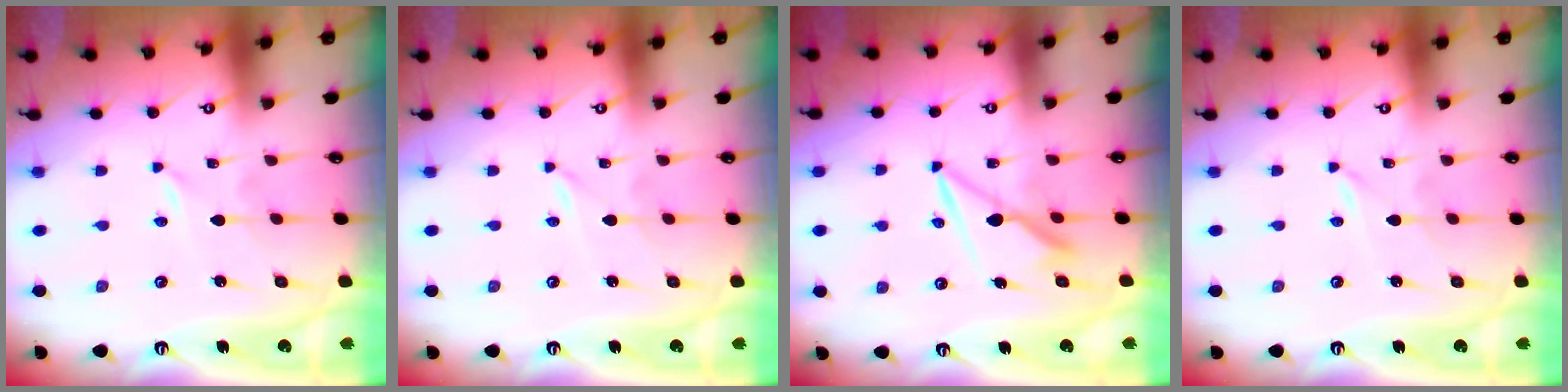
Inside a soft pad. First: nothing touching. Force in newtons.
{"total": 0.0}
{"total": 7.7, "press": 7.7, "slide": 1.0}
{"total": 0.0}